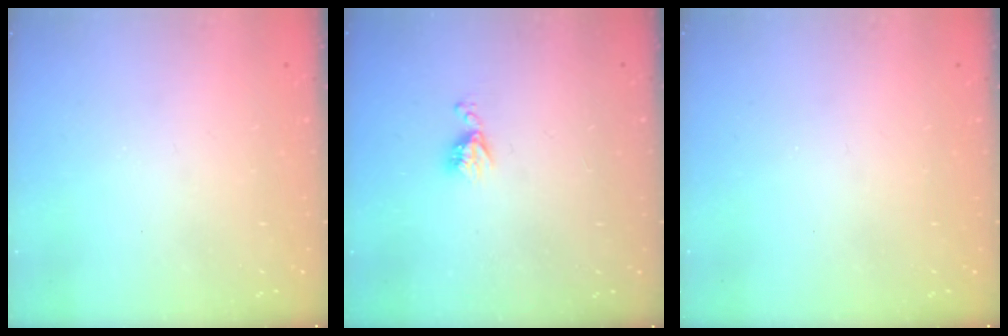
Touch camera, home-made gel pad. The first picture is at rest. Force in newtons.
{"total": 5.8, "press": 5.7, "slide": 0.7}
{"total": 0.0}